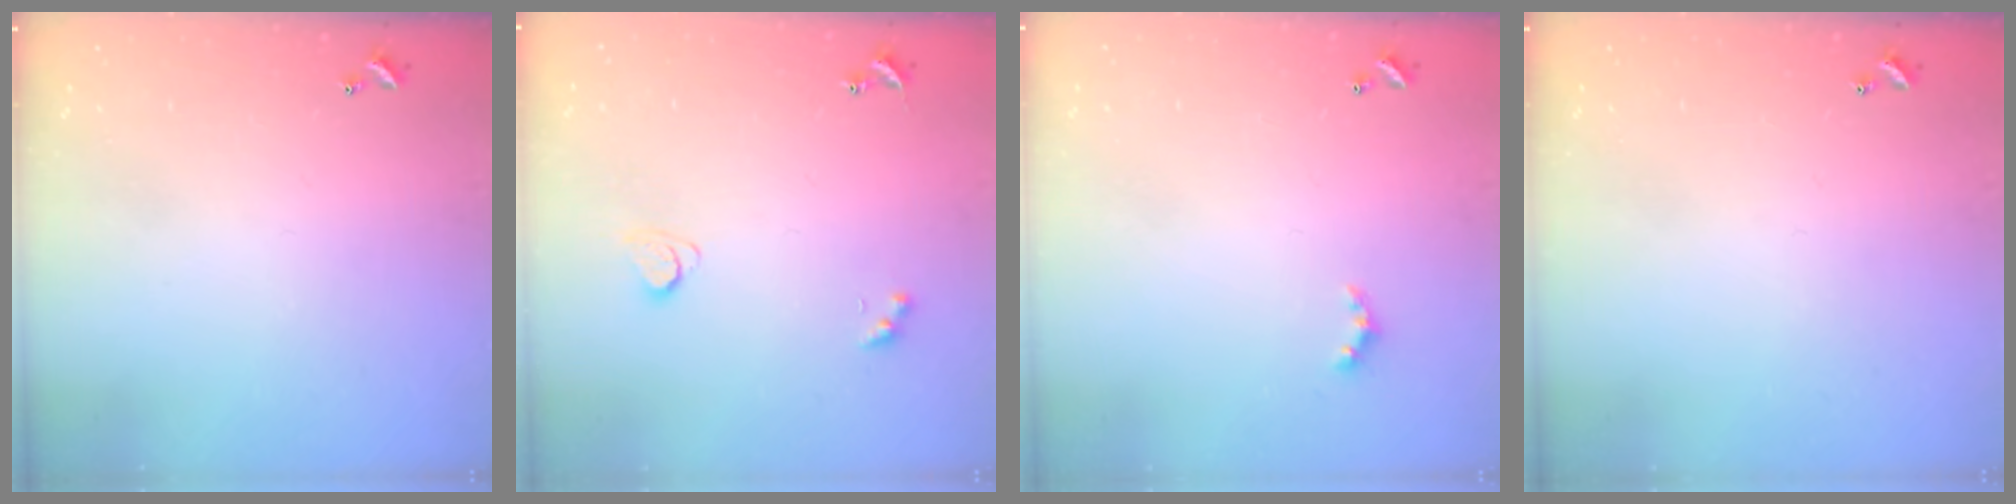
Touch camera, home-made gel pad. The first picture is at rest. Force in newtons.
{"total": 2.2, "press": 2.2, "slide": 0.5}
{"total": 2.4, "press": 2.4, "slide": 0.6}
{"total": 0.0}